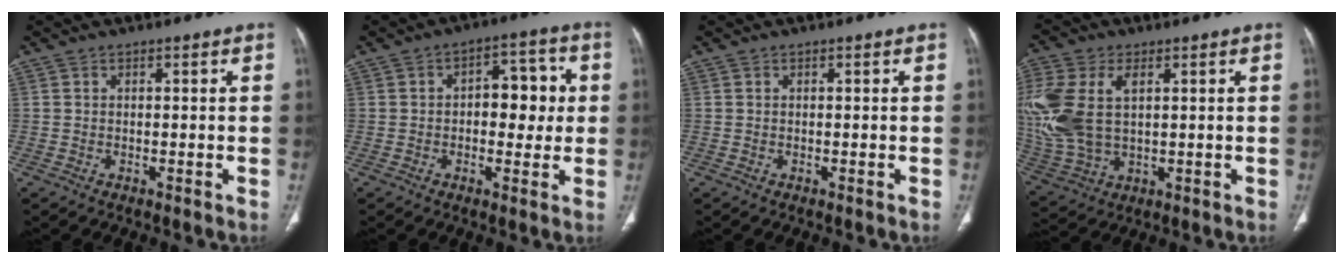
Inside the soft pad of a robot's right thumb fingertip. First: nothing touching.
{"total": 9.3, "force": [0.6, 5.5, 7.5], "torque": [-0.064, 0.021, 0.007]}
{"total": 0.0}
{"total": 17.8, "force": [3.2, 10.7, 13.8], "torque": [-0.344, -0.003, 0.070]}